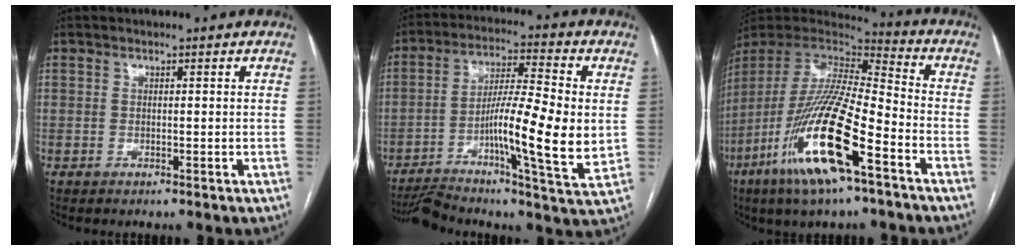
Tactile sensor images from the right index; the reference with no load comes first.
{"total": 17.9, "force": [-3.2, 1.7, 17.5], "torque": [-0.299, -0.001, -0.053]}
{"total": 21.8, "force": [-10.5, 3.1, 18.9], "torque": [-0.406, -0.046, -0.197]}